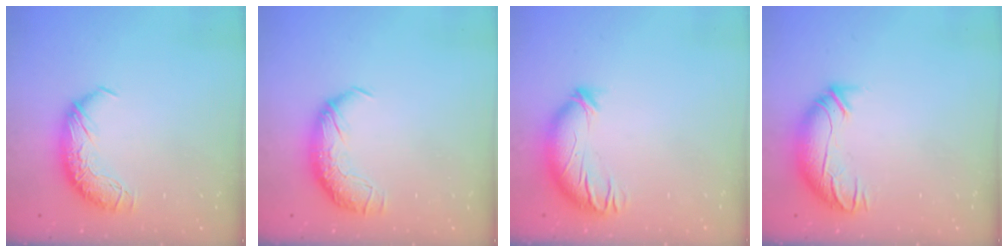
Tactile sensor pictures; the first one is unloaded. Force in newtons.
{"total": 1.8, "press": 0.7, "slide": 1.6}
{"total": 3.9, "press": 3.0, "slide": 2.6}
{"total": 3.5, "press": 2.3, "slide": 2.6}